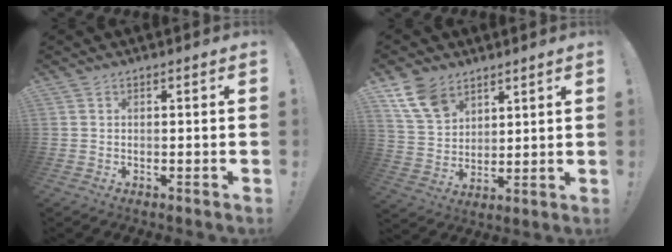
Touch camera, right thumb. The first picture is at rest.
{"total": 12.2, "force": [7.8, 7.8, 5.1], "torque": [-0.102, -0.037, 0.158]}